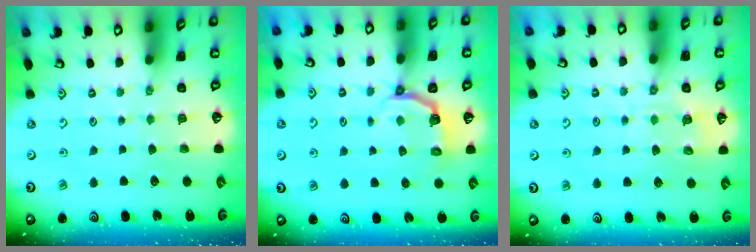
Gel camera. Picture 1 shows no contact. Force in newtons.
{"total": 4.1, "press": 2.5, "slide": 3.2}
{"total": 6.2, "press": 6.1, "slide": 1.0}